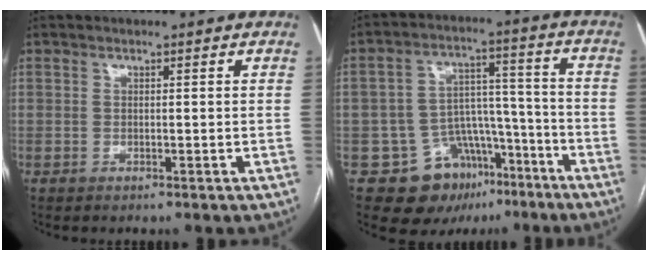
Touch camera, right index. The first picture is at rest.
{"total": 12.4, "force": [-7.4, 8.9, 4.5], "torque": [-0.054, 0.059, -0.103]}